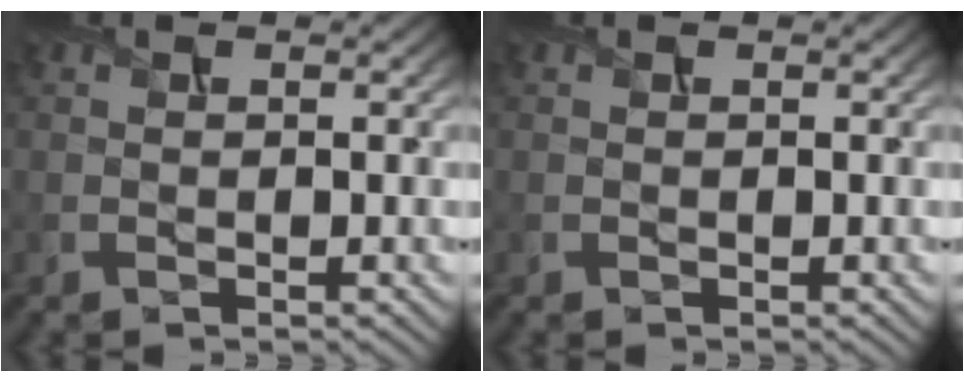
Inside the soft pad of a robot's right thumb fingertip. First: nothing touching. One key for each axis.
{"total": 0.0}